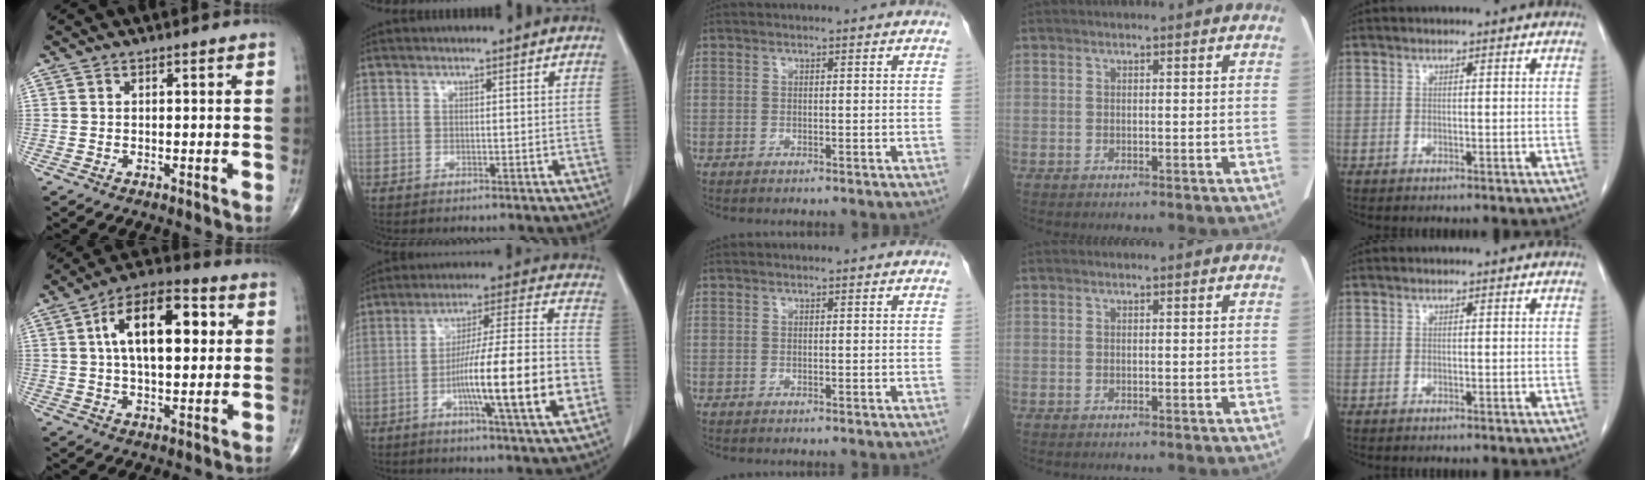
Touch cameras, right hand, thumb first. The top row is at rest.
{"thumb": {"total": 16.2, "force": [3.6, 8.1, 13.6], "torque": [-0.202, 0.014, 0.055]}, "index": {"total": 17.8, "force": [-4.9, 0.5, 17.1], "torque": [-0.275, 0.002, -0.079]}}